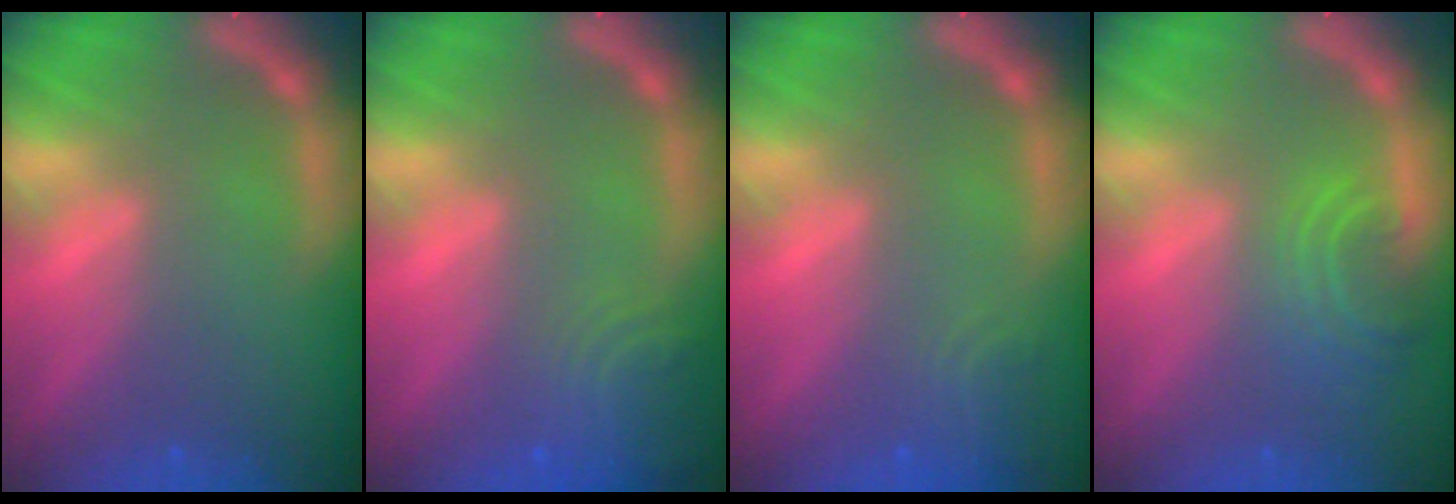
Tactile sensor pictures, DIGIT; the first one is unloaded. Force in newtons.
{"total": 5.0}
{"total": 2.4}
{"total": 4.0}